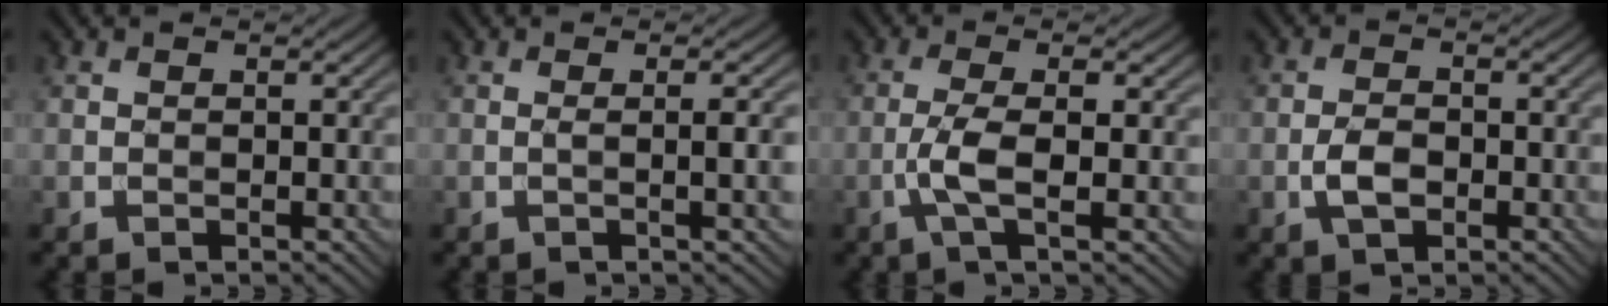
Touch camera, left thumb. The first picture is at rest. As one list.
[{"total": 3.4, "force": [-0.1, 0.6, 3.3], "torque": [-0.049, 0.005, -0.005]}, {"total": 4.4, "force": [-1.0, 0.8, 4.2], "torque": [-0.092, 0.004, -0.027]}, {"total": 3.1, "force": [-1.1, 1.7, 2.4], "torque": [-0.049, -0.001, -0.025]}]